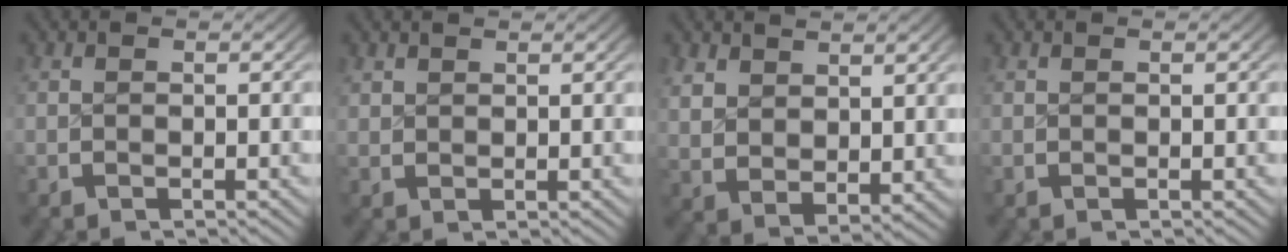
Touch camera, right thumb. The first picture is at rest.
{"total": 1.3, "force": [1.3, 0.2, 0.0], "torque": [0.006, 0.003, 0.030]}
{"total": 3.9, "force": [1.8, 2.6, 2.4], "torque": [-0.048, -0.015, 0.048]}
{"total": 0.0}